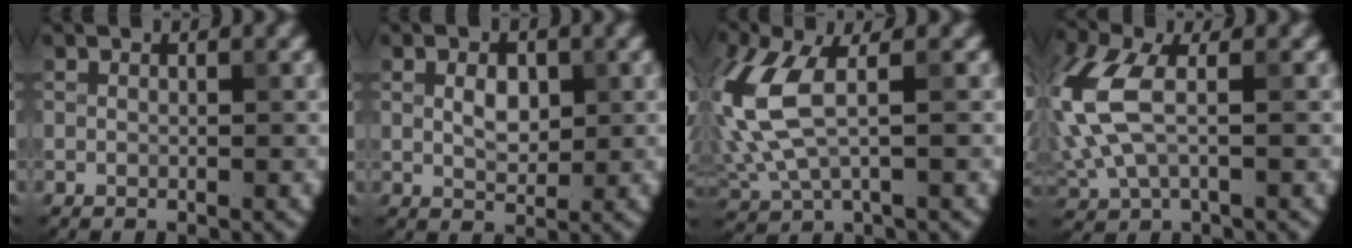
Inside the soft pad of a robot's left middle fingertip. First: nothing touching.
{"total": 2.3, "force": [0.5, 1.4, 1.7], "torque": [-0.032, 0.000, 0.011]}
{"total": 7.6, "force": [1.1, 3.6, 6.6], "torque": [-0.182, 0.001, 0.019]}
{"total": 7.2, "force": [0.6, 3.8, 6.1], "torque": [-0.168, 0.004, 0.004]}